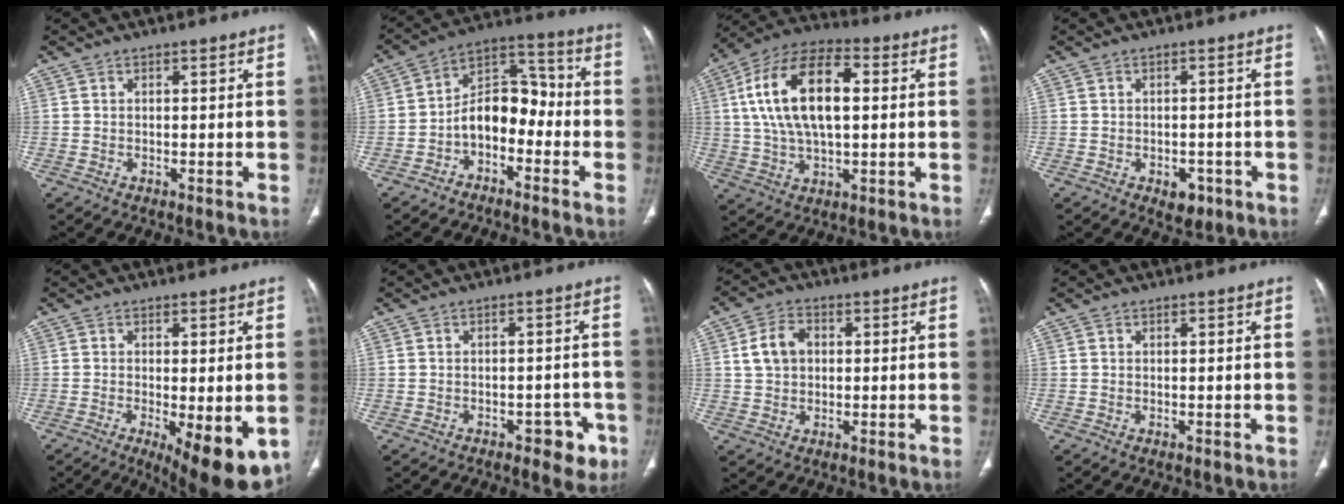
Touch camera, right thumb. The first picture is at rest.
{"total": 10.4, "force": [-3.4, 6.9, 7.0], "torque": [-0.085, 0.060, -0.070]}
{"total": 18.7, "force": [3.2, 9.6, 15.8], "torque": [-0.288, 0.022, 0.053]}
{"total": 3.7, "force": [-1.7, 2.4, 2.1], "torque": [-0.013, 0.005, -0.016]}
{"total": 12.2, "force": [-4.3, 4.1, 10.6], "torque": [-0.135, -0.021, -0.054]}
{"total": 5.4, "force": [-2.9, 3.1, 3.3], "torque": [-0.015, 0.019, -0.034]}
{"total": 6.2, "force": [1.0, 4.7, 3.9], "torque": [-0.064, 0.009, 0.017]}
{"total": 0.0}